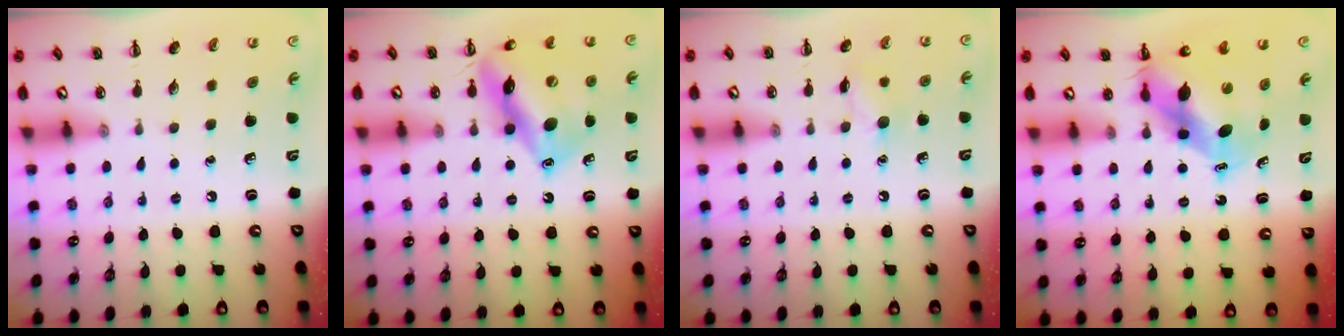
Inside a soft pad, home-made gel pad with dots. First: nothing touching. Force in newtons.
{"total": 16.1, "press": 16.0, "slide": 1.6}
{"total": 6.9, "press": 6.9, "slide": 0.8}
{"total": 9.6, "press": 9.2, "slide": 2.9}